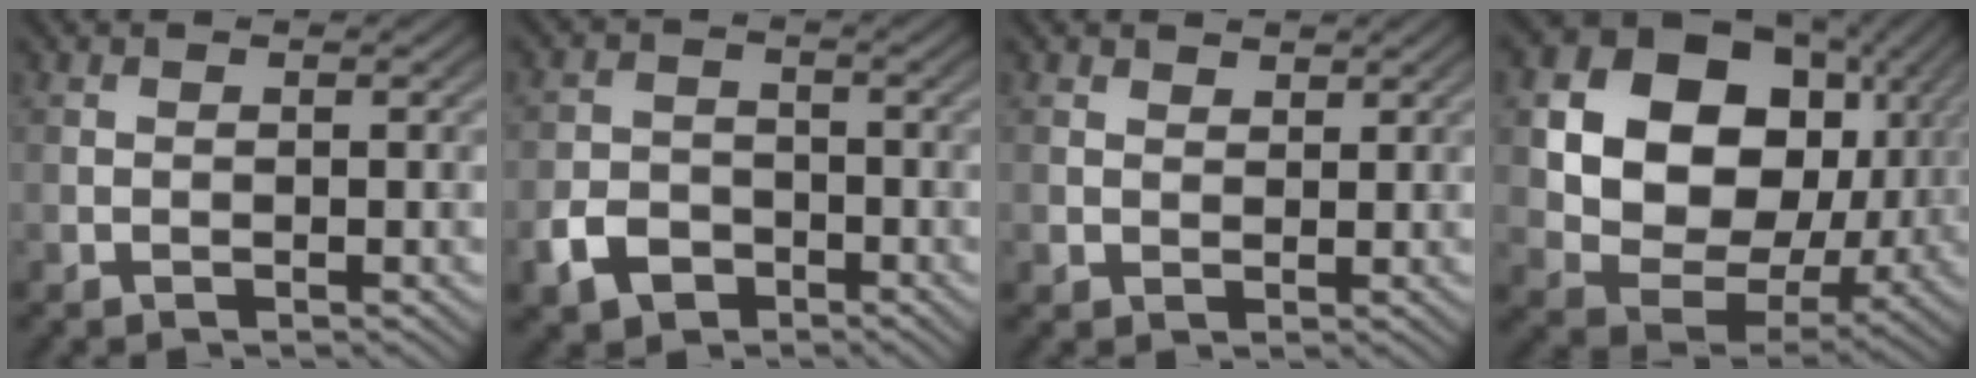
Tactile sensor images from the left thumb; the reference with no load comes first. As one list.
[{"total": 4.7, "force": [-2.7, 3.3, 2.1], "torque": [-0.047, -0.005, -0.057]}, {"total": 2.0, "force": [1.3, 1.4, 0.5], "torque": [-0.013, -0.003, 0.027]}, {"total": 17.3, "force": [4.7, 13.3, 10.0], "torque": [-0.224, 0.017, 0.116]}]